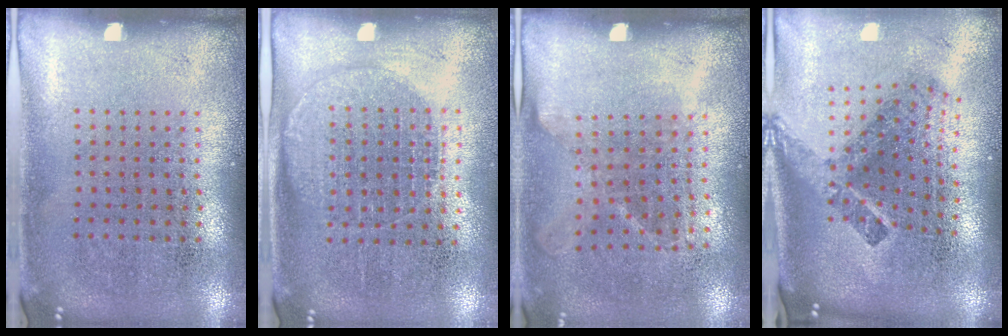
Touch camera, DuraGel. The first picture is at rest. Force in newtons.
{"total": 1.3, "press": 1.2, "slide": 0.5}
{"total": 1.2, "press": 0.9, "slide": 0.7}
{"total": 2.6, "press": 1.6, "slide": 2.1}